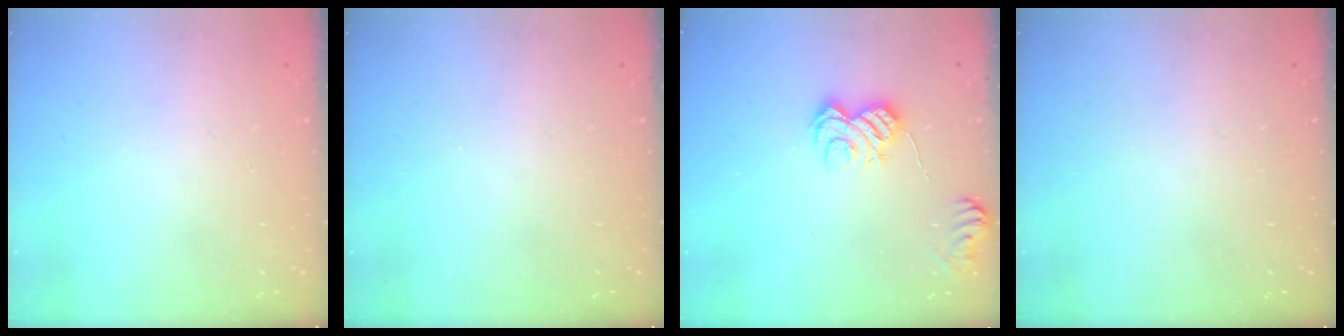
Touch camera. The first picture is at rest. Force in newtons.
{"total": 0.0}
{"total": 8.2, "press": 8.2, "slide": 0.8}
{"total": 0.0}